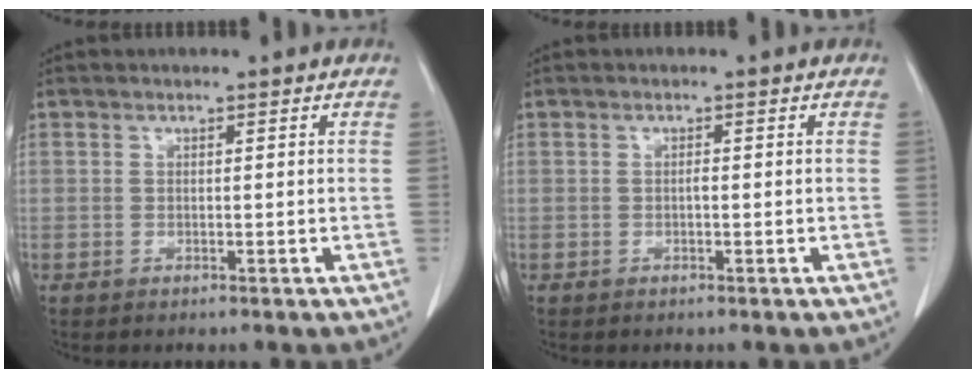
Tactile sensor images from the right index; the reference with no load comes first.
{"total": 0.5, "force": [-0.1, 0.2, 0.5], "torque": [-0.010, 0.002, -0.002]}